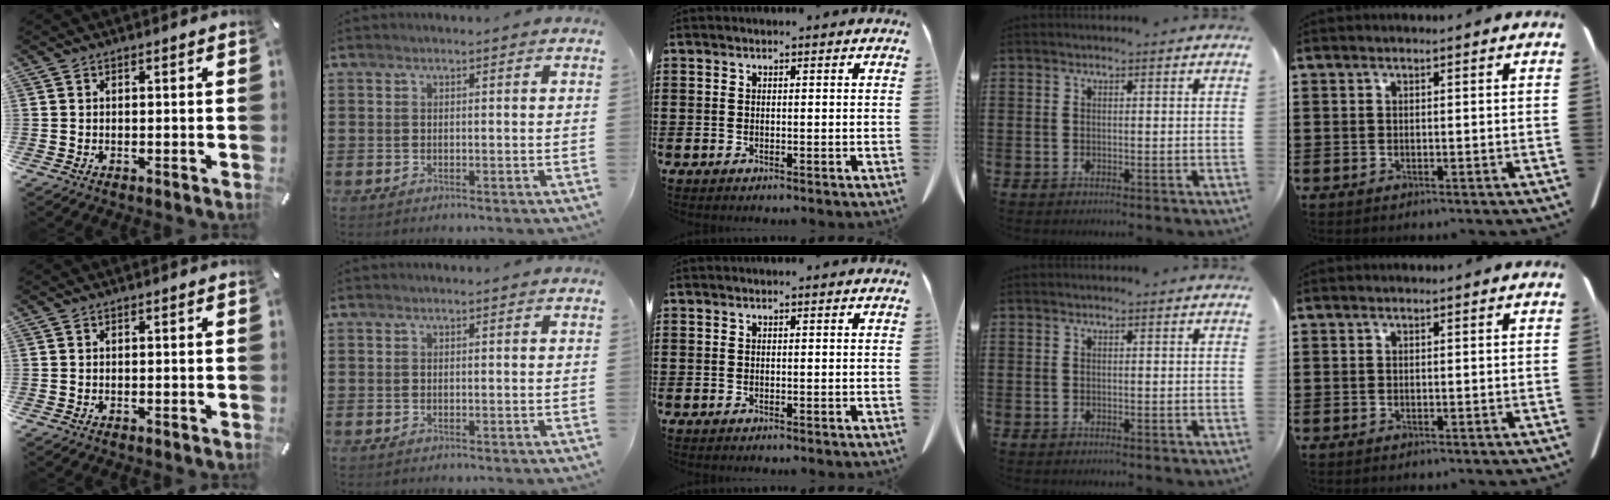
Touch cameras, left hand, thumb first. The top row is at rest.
{}